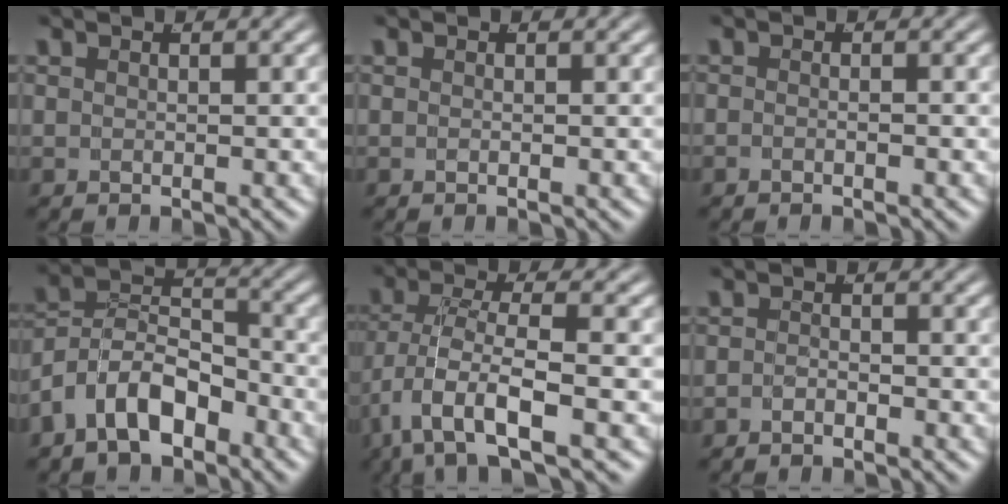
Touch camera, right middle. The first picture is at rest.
{"total": 0.0}
{"total": 0.9, "force": [-0.8, 0.3, 0.5], "torque": [-0.009, 0.003, -0.017]}
{"total": 8.5, "force": [-2.9, 6.8, 4.3], "torque": [-0.088, -0.018, -0.053]}
{"total": 5.4, "force": [-2.3, 2.1, 4.4], "torque": [-0.110, -0.030, -0.021]}
{"total": 1.3, "force": [-1.3, 0.4, 0.2], "torque": [-0.005, -0.008, -0.021]}